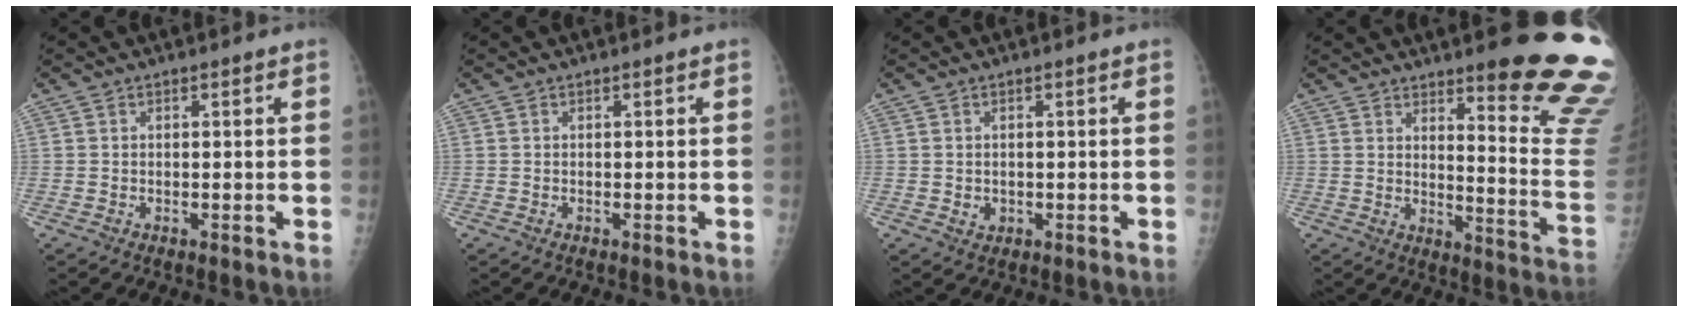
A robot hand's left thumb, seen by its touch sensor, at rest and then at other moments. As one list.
[{"total": 0.0}, {"total": 1.2, "force": [0.0, 1.0, 0.7], "torque": [-0.007, -0.001, 0.007]}, {"total": 18.4, "force": [13.4, 2.2, 12.3], "torque": [-0.127, -0.122, 0.173]}]